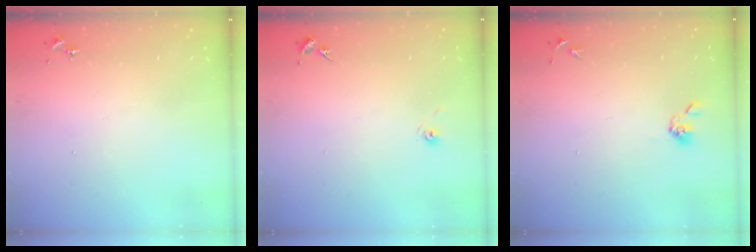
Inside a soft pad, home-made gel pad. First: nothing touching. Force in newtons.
{"total": 3.3, "press": 2.7, "slide": 2.0}
{"total": 5.0, "press": 4.7, "slide": 1.7}